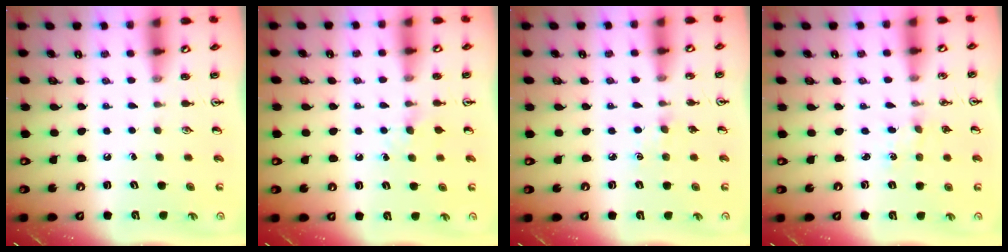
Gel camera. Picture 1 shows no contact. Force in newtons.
{"total": 5.4, "press": 5.3, "slide": 0.7}
{"total": 2.2, "press": 2.2, "slide": 0.4}
{"total": 0.0}